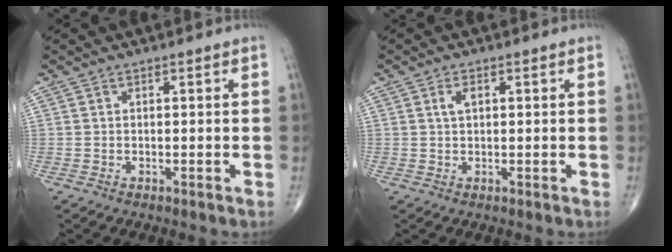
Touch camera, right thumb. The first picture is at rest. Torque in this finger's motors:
{"motor_torque": [0.03, -0.23, 0.53, 0.15, -0.02]}